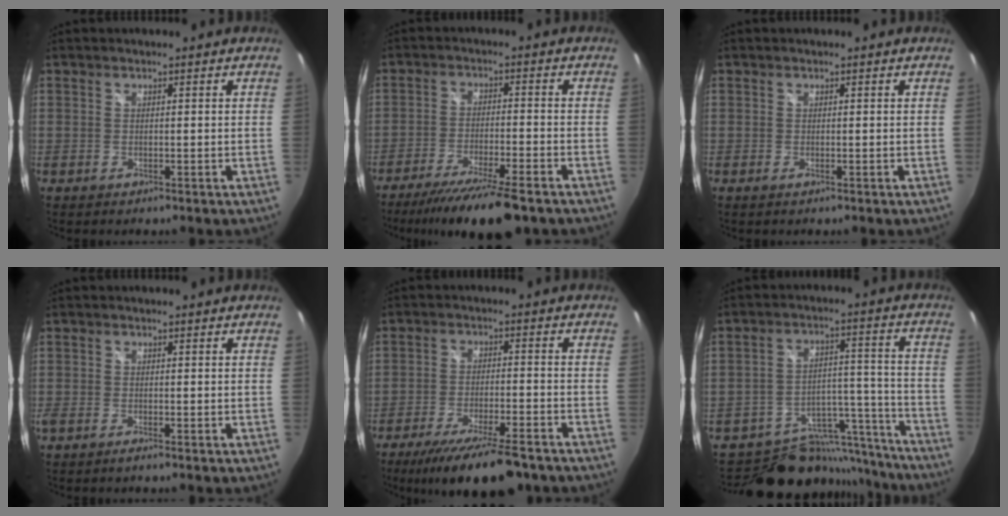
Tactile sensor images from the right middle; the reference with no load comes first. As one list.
[{"total": 13.7, "force": [-10.9, 1.3, 8.2], "torque": [-0.161, -0.030, -0.176]}, {"total": 0.0}, {"total": 1.0, "force": [-0.8, -0.1, 0.6], "torque": [-0.012, -0.003, -0.018]}, {"total": 14.9, "force": [-11.7, 2.8, 8.8], "torque": [-0.170, -0.032, -0.182]}, {"total": 19.8, "force": [-17.7, 7.8, 4.2], "torque": [-0.069, 0.059, -0.236]}]